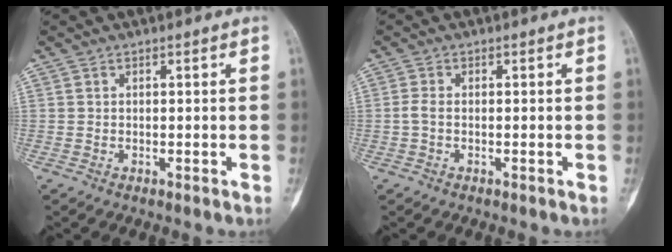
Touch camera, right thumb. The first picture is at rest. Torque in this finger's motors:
{"motor_torque": [0.41, 0.40, 1.23, -0.19, 0.15]}